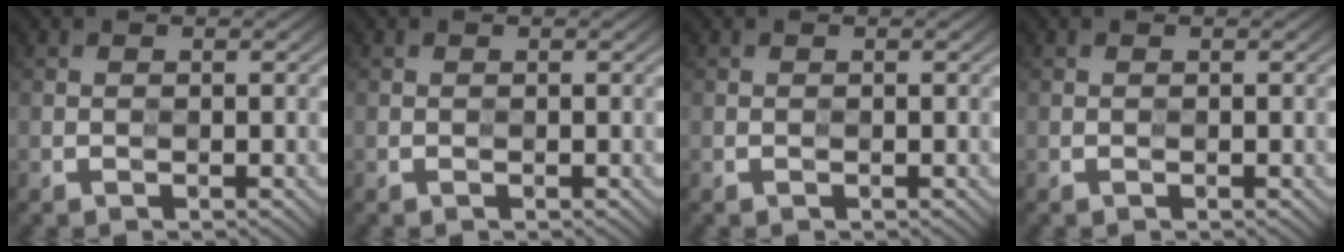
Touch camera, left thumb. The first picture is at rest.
{"total": 0.0}
{"total": 0.0}
{"total": 0.0}